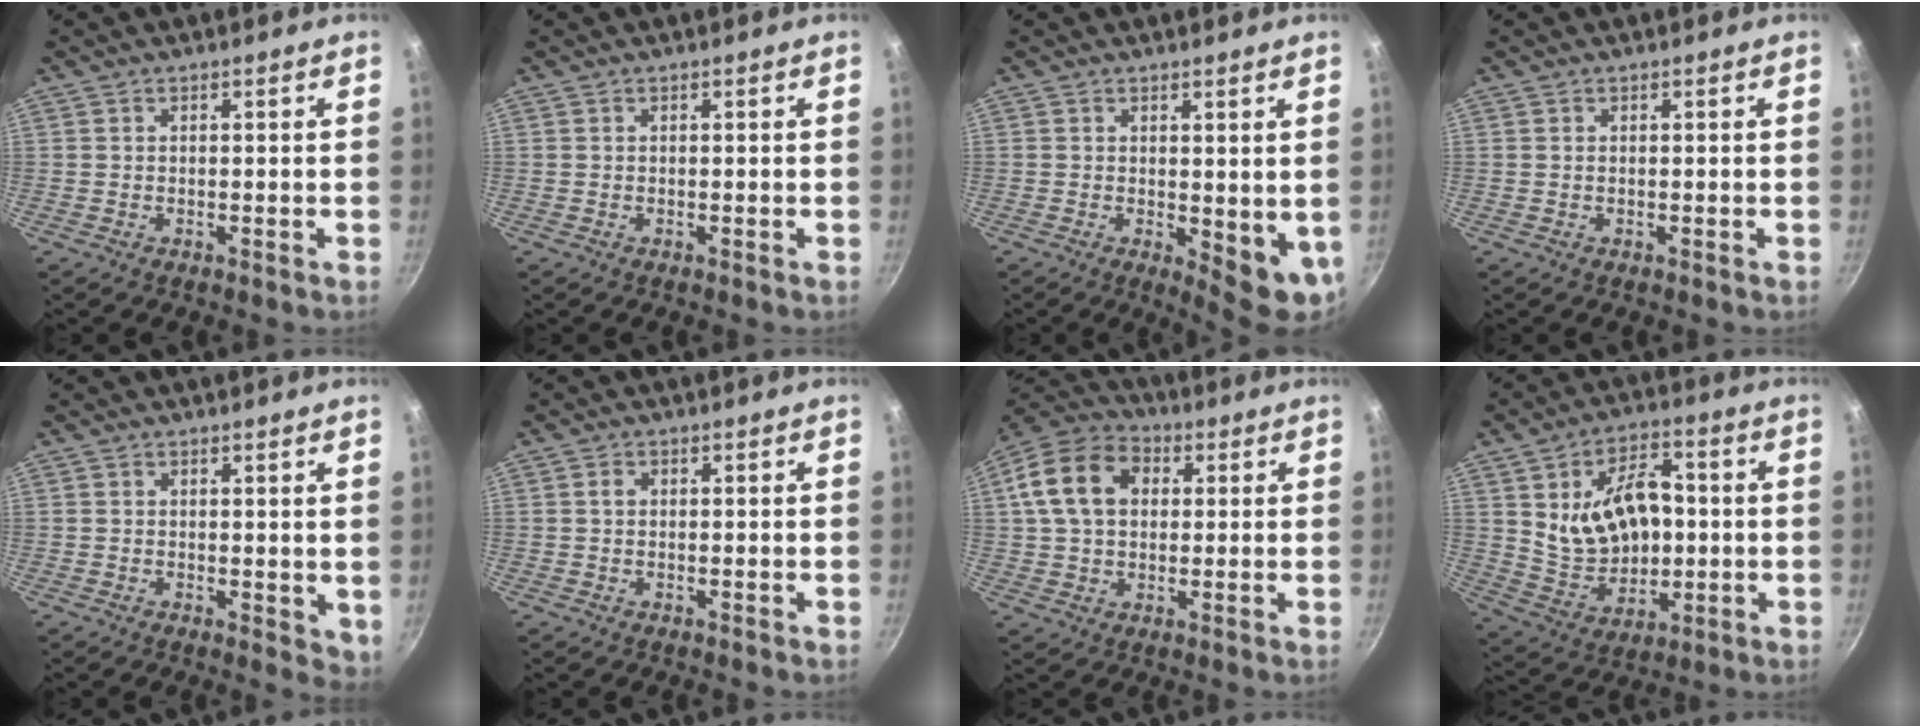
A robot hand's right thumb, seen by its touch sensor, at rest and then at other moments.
{"total": 0.0}
{"total": 7.4, "force": [0.5, 3.3, 6.6], "torque": [-0.066, -0.011, 0.015]}
{"total": 0.0}
{"total": 3.7, "force": [1.0, 2.2, 2.8], "torque": [-0.028, -0.003, 0.016]}
{"total": 1.1, "force": [0.1, 0.9, 0.6], "torque": [-0.008, 0.006, 0.003]}
{"total": 13.9, "force": [3.0, 10.1, 9.0], "torque": [-0.143, 0.019, 0.037]}
{"total": 16.3, "force": [1.4, 10.8, 12.2], "torque": [-0.172, -0.001, 0.040]}